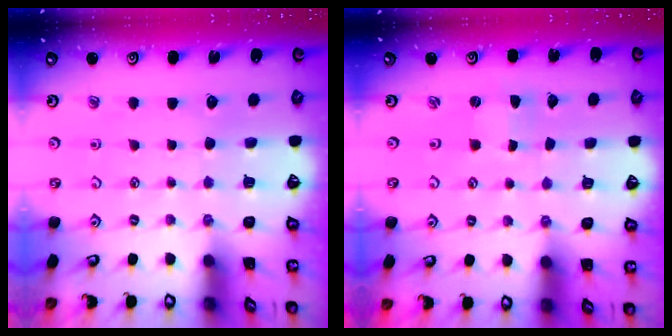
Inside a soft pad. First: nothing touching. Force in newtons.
{"total": 0.0}